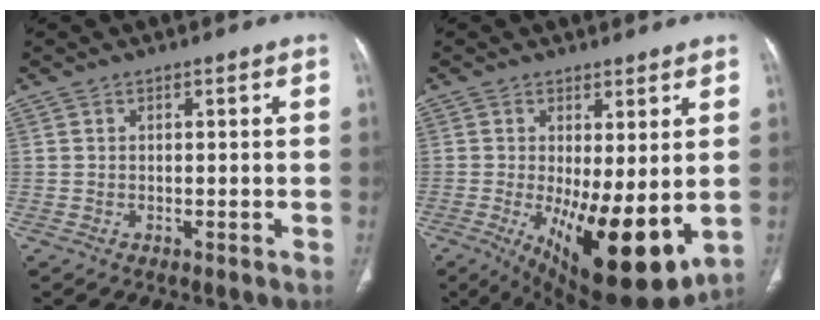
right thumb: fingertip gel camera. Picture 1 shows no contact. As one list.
[{"total": 15.7, "force": [-2.7, 5.7, 14.4], "torque": [-0.224, -0.038, -0.020]}]